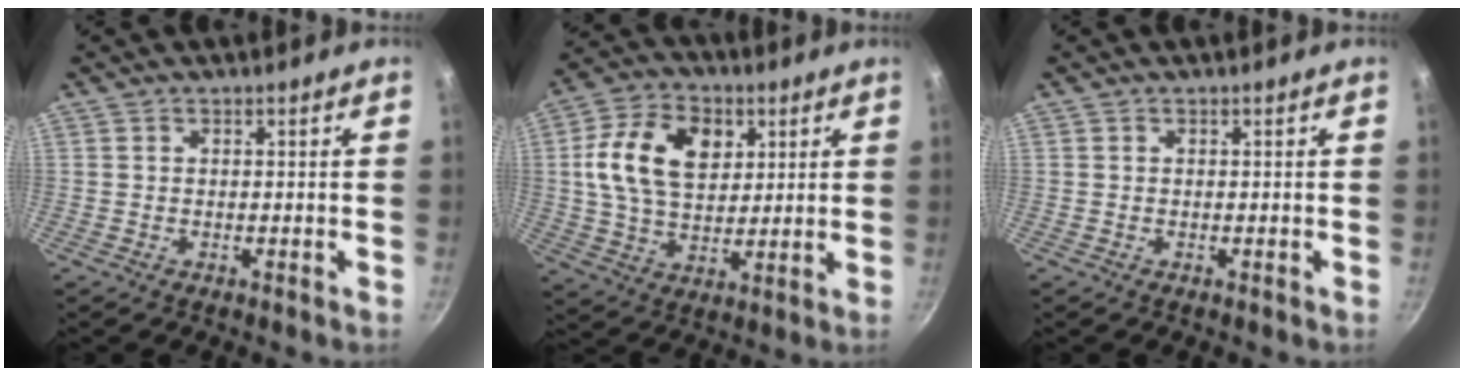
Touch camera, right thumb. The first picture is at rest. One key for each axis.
{"total": 15.1, "fx": 3.9, "fy": 10.4, "fz": 10.3, "tx": -0.166, "ty": 0.000, "tz": 0.062}
{"total": 0.0}